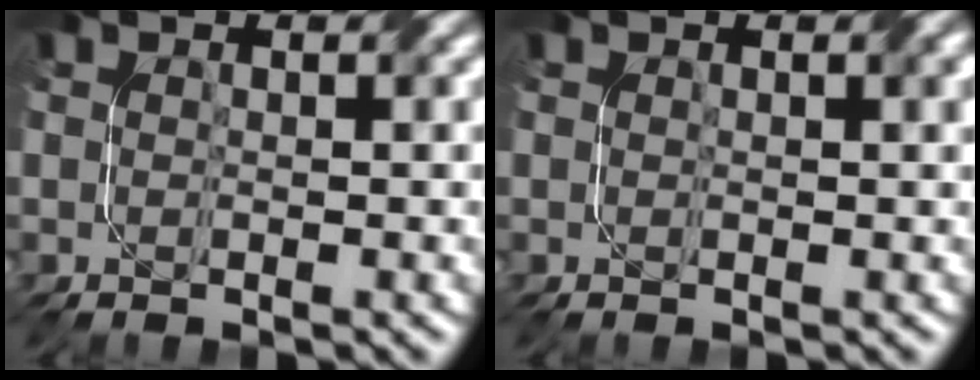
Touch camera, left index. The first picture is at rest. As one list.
[{"total": 0.6, "force": [0.4, 0.0, 0.4], "torque": [-0.007, 0.001, 0.006]}]